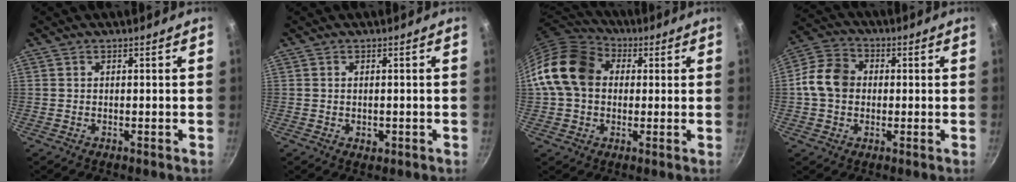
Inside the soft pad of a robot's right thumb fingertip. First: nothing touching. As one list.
[{"total": 1.6, "force": [-0.3, 1.2, 1.1], "torque": [-0.013, -0.002, -0.004]}, {"total": 15.2, "force": [2.0, 11.9, 9.2], "torque": [-0.147, 0.029, 0.021]}, {"total": 9.5, "force": [0.1, 7.8, 5.5], "torque": [-0.078, 0.018, -0.017]}]